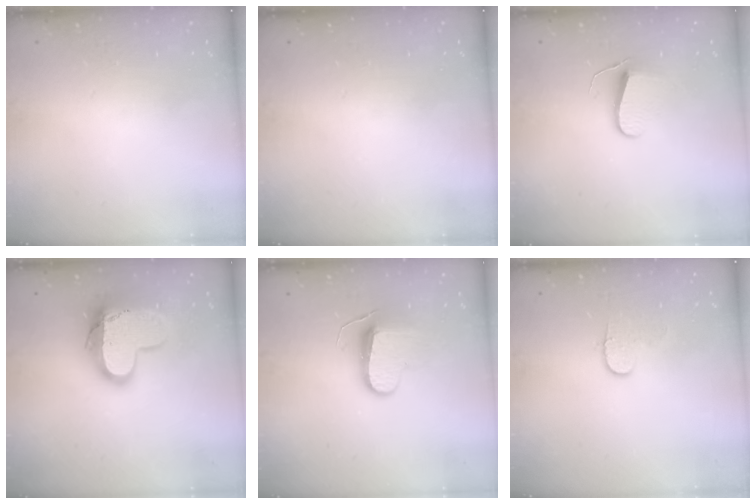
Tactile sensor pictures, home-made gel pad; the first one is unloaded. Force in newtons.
{"total": 0.0}
{"total": 7.0, "press": 7.0, "slide": 0.6}
{"total": 14.3, "press": 14.3, "slide": 1.2}
{"total": 9.0, "press": 9.0, "slide": 0.4}
{"total": 4.9, "press": 4.9, "slide": 0.5}